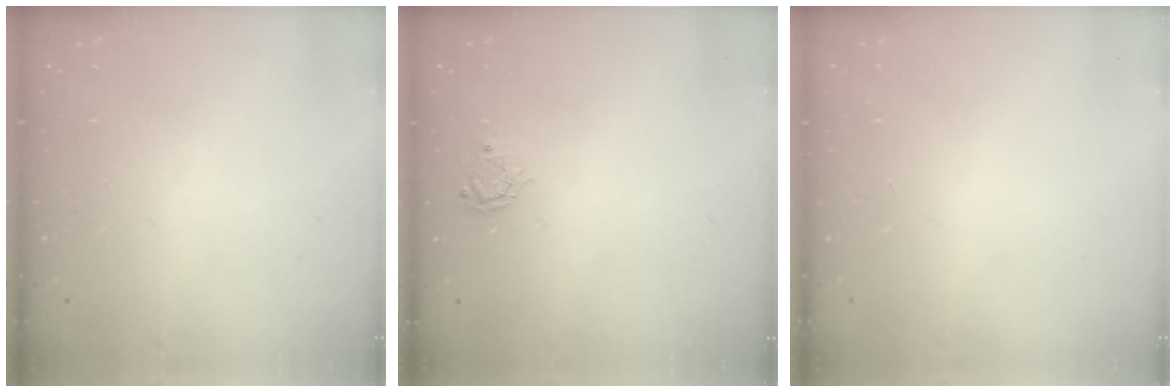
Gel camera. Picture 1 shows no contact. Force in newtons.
{"total": 3.9, "press": 3.9, "slide": 0.4}
{"total": 0.0}